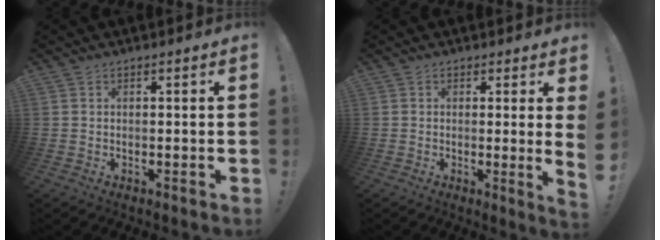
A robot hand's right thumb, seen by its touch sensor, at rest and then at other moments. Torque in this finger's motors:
{"motor_torque": [0.89, 2.09, 0.81, 0.79, 0.09]}